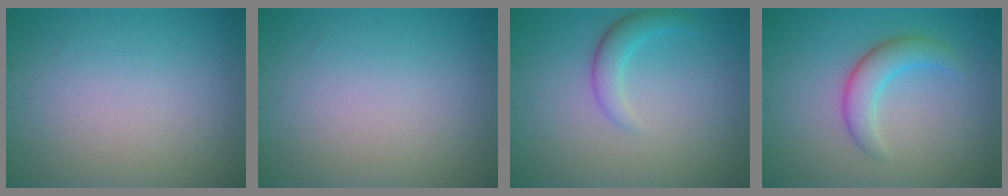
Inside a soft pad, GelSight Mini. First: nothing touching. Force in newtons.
{"total": 0.0}
{"total": 2.4, "press": 2.4, "slide": 0.1}
{"total": 3.4, "press": 3.4, "slide": 0.3}